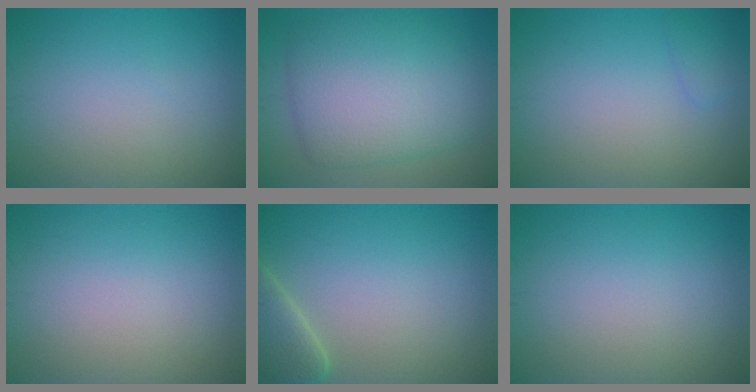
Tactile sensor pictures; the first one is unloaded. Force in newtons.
{"total": 9.2, "press": 9.2, "slide": 0.2}
{"total": 1.0, "press": 1.0, "slide": 0.1}
{"total": 0.0}
{"total": 4.4, "press": 4.4, "slide": 0.5}
{"total": 0.0}